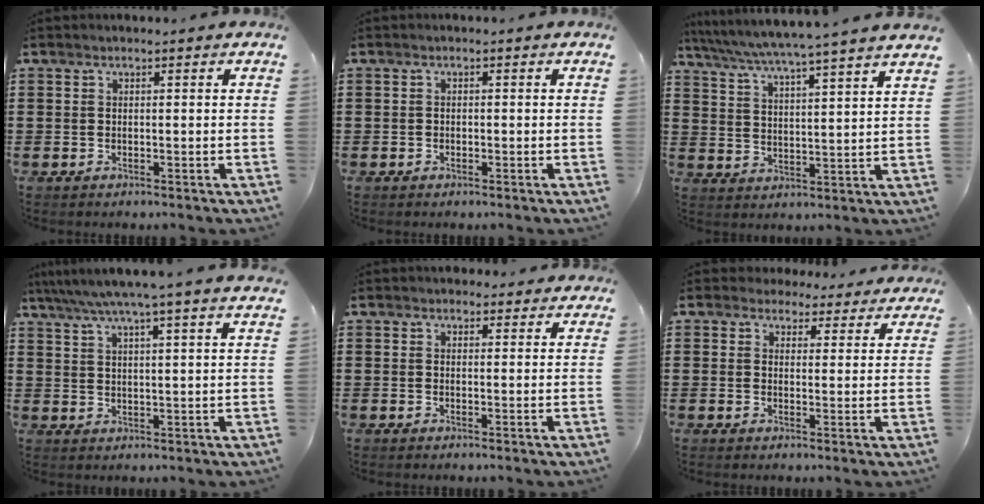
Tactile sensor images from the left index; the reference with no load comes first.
{"total": 0.6, "force": [-0.4, 0.5, 0.2], "torque": [-0.005, 0.002, -0.008]}
{"total": 5.1, "force": [4.6, -1.0, 1.9], "torque": [-0.059, -0.036, 0.073]}
{"total": 6.0, "force": [5.1, -0.8, 3.0], "torque": [-0.076, -0.024, 0.086]}
{"total": 2.1, "force": [1.9, 0.7, 0.1], "torque": [0.001, -0.001, 0.036]}
{"total": 3.6, "force": [3.3, 1.3, 0.5], "torque": [-0.016, -0.010, 0.061]}